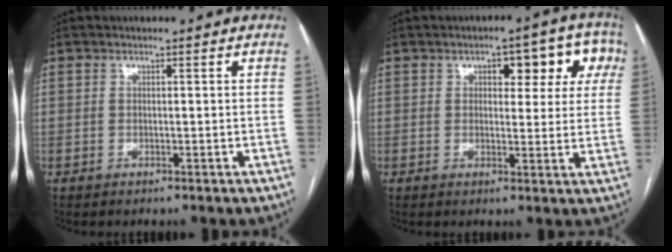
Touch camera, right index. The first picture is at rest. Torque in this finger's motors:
{"motor_torque": [0.44, 0.32, 0.12, 0.05]}